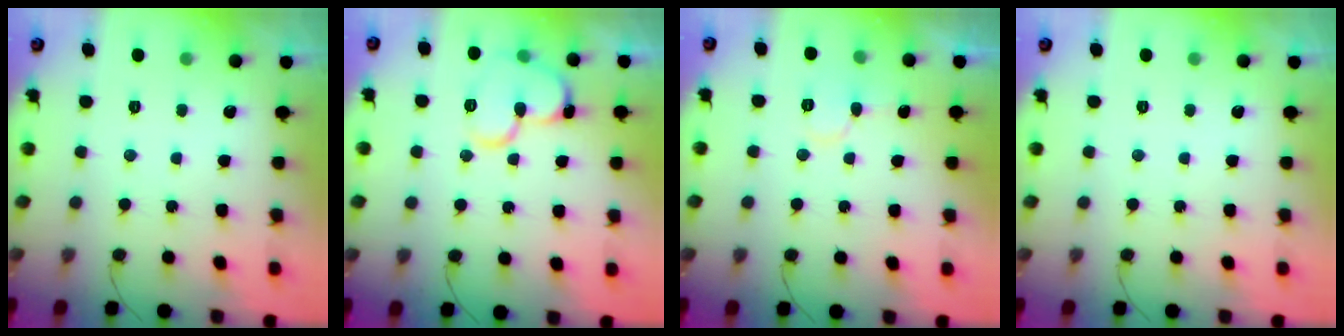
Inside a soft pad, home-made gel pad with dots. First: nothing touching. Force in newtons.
{"total": 12.5, "press": 12.3, "slide": 1.9}
{"total": 6.9, "press": 6.9, "slide": 0.3}
{"total": 0.0}